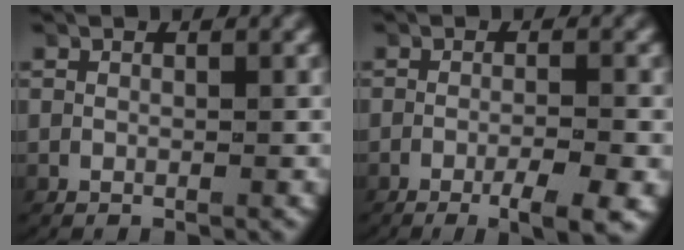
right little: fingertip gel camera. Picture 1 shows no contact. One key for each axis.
{"total": 4.7, "fx": -2.8, "fy": 0.9, "fz": 3.6, "tx": -0.047, "ty": -0.002, "tz": -0.047}